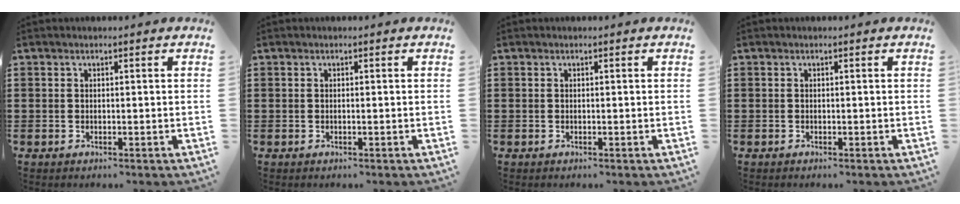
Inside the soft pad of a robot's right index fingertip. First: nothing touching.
{"total": 0.0}
{"total": 0.0}
{"total": 0.0}